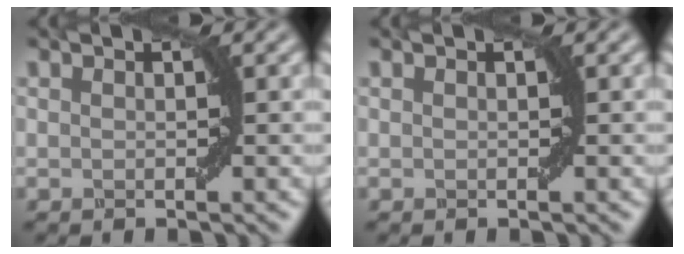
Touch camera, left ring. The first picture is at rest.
{"total": 0.0}